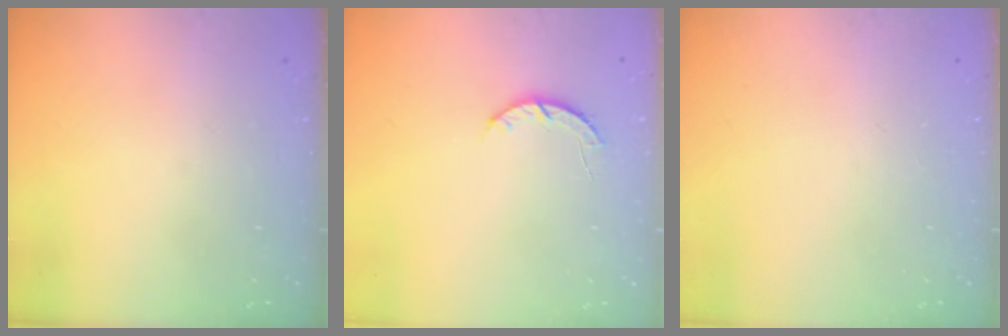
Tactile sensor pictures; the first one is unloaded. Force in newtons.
{"total": 3.9, "press": 3.9, "slide": 0.4}
{"total": 0.0}